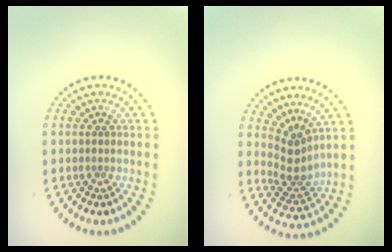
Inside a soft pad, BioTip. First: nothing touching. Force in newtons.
{"total": 3.0, "press": 2.0, "slide": 2.2}